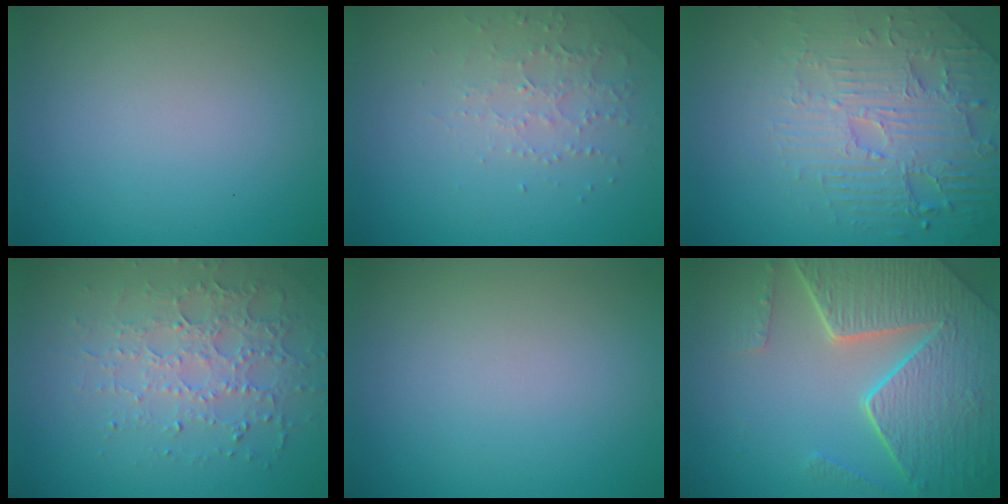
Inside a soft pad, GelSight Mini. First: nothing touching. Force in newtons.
{"total": 2.2, "press": 2.1, "slide": 0.6}
{"total": 4.9, "press": 4.6, "slide": 1.8}
{"total": 3.5, "press": 3.4, "slide": 0.9}
{"total": 0.0}
{"total": 8.1, "press": 5.9, "slide": 5.5}